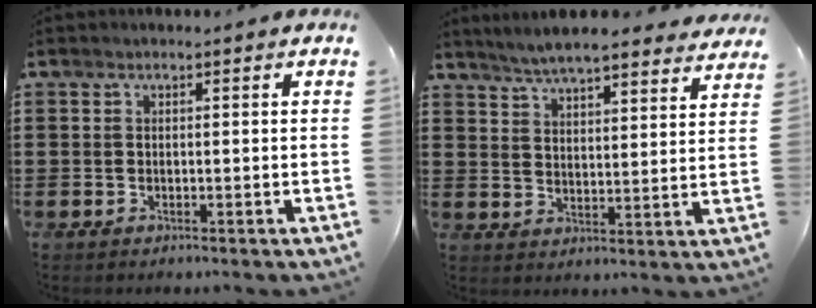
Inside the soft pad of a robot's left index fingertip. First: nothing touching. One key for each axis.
{"total": 5.3, "fx": 5.2, "fy": -0.1, "fz": 1.1, "tx": -0.043, "ty": -0.025, "tz": 0.091}